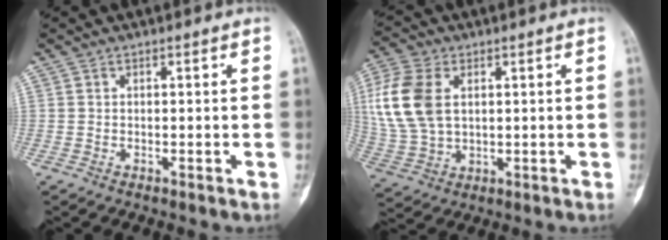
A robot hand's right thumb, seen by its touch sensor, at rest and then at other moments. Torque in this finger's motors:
{"motor_torque": [1.09, 1.64, 1.09, 0.16, 0.10]}